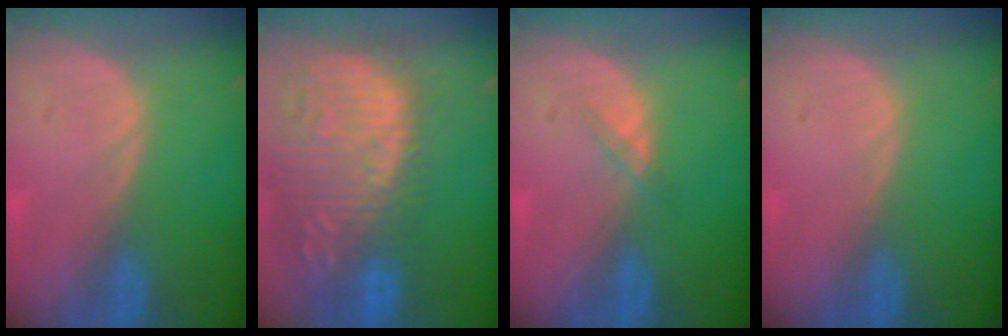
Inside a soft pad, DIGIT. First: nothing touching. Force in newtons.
{"total": 15.8, "press": 13.2, "slide": 8.7}
{"total": 1.3, "press": 1.3, "slide": 0.2}
{"total": 0.0}